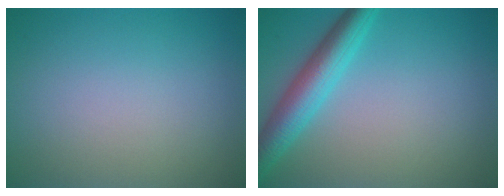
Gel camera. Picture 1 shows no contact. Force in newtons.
{"total": 4.8, "press": 4.8, "slide": 0.1}